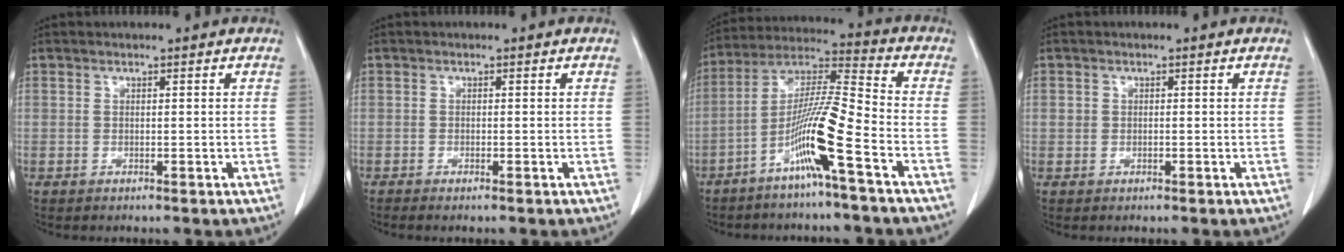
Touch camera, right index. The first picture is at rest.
{"total": 1.0, "force": [-0.7, 0.0, 0.6], "torque": [-0.013, -0.002, -0.012]}
{"total": 11.9, "force": [-5.6, -0.9, 10.4], "torque": [-0.204, -0.001, -0.113]}
{"total": 0.8, "force": [0.1, 0.8, 0.2], "torque": [0.000, 0.006, 0.002]}